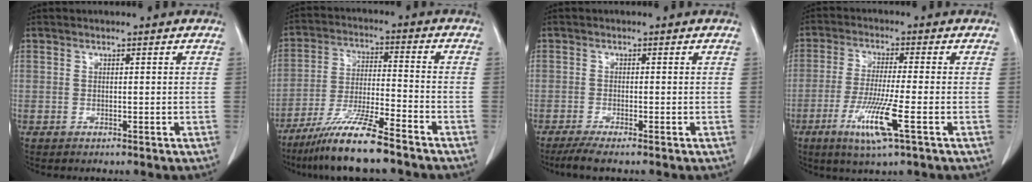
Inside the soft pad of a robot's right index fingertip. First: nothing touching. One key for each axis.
{"total": 11.2, "fx": -8.6, "fy": 0.0, "fz": 7.2, "tx": -0.139, "ty": -0.030, "tz": -0.158}
{"total": 3.3, "fx": -2.6, "fy": -0.3, "fz": 2.1, "tx": -0.038, "ty": -0.007, "tz": -0.047}
{"total": 8.7, "fx": -3.4, "fy": -0.2, "fz": 7.9, "tx": -0.156, "ty": -0.023, "tz": -0.063}